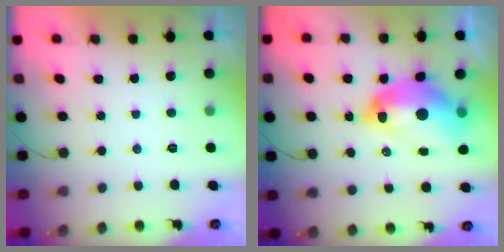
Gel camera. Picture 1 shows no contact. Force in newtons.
{"total": 17.0, "press": 16.9, "slide": 1.8}